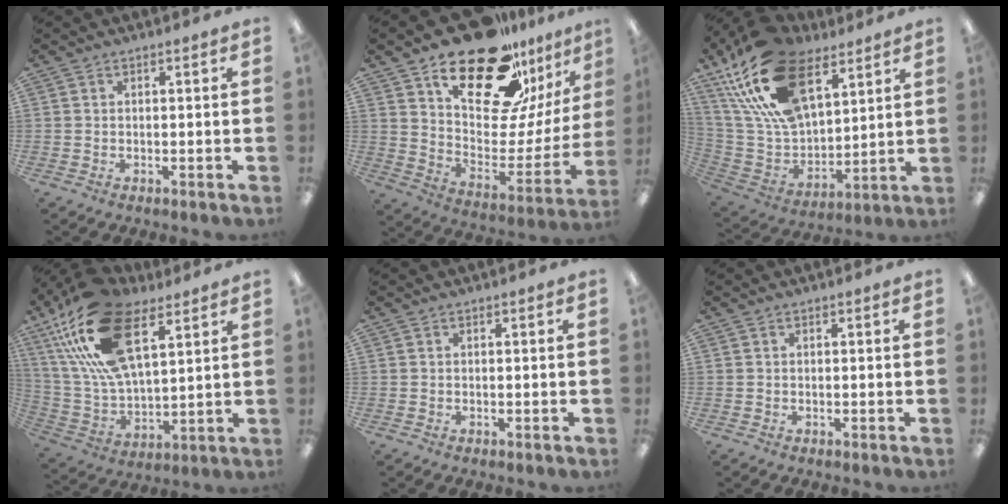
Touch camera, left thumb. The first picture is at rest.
{"total": 24.9, "force": [17.5, 11.4, 13.6], "torque": [-0.198, -0.117, 0.304]}
{"total": 25.3, "force": [14.3, 14.1, 15.4], "torque": [-0.317, -0.063, 0.261]}
{"total": 24.1, "force": [13.2, 11.7, 16.4], "torque": [-0.354, -0.044, 0.234]}
{"total": 0.0}
{"total": 0.0}